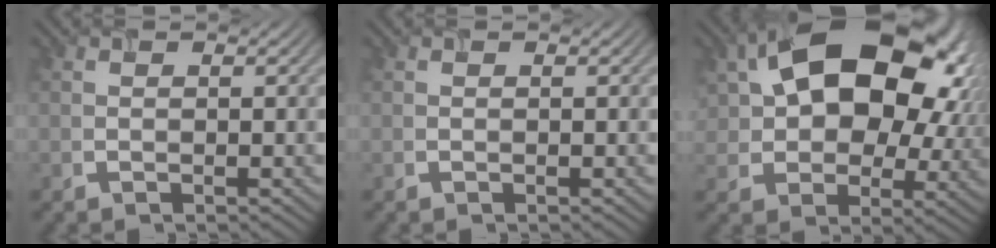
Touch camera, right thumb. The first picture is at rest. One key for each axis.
{"total": 0.0}
{"total": 19.8, "fx": 5.7, "fy": 13.1, "fz": 13.6, "tx": -0.215, "ty": 0.005, "tz": 0.112}